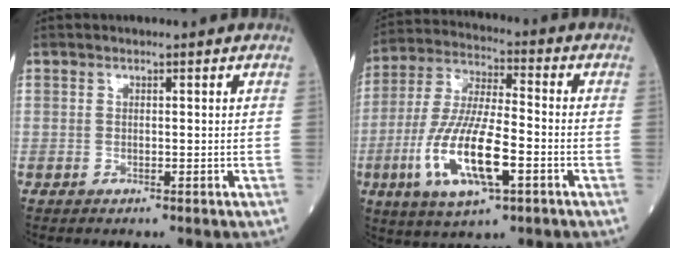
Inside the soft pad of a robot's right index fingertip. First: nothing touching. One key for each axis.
{"total": 14.7, "fx": -4.7, "fy": 3.6, "fz": 13.4, "tx": -0.282, "ty": -0.010, "tz": -0.080}